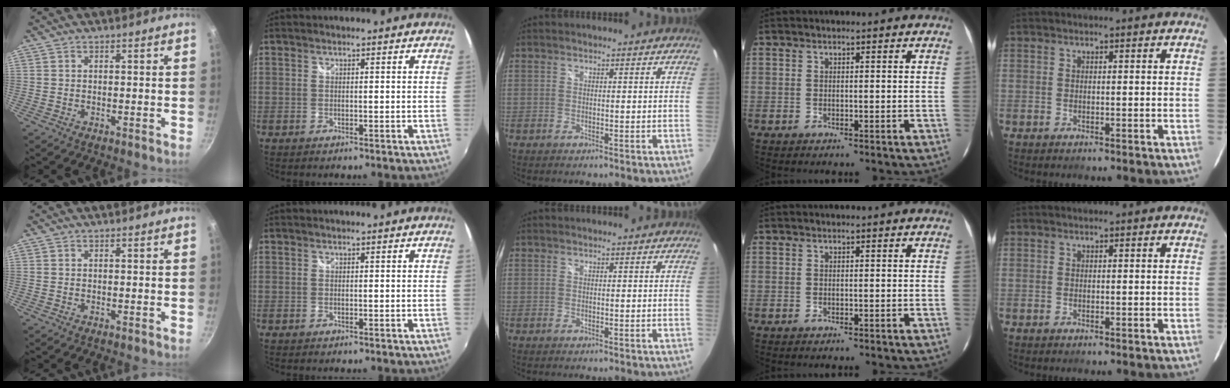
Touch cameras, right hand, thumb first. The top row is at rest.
{}